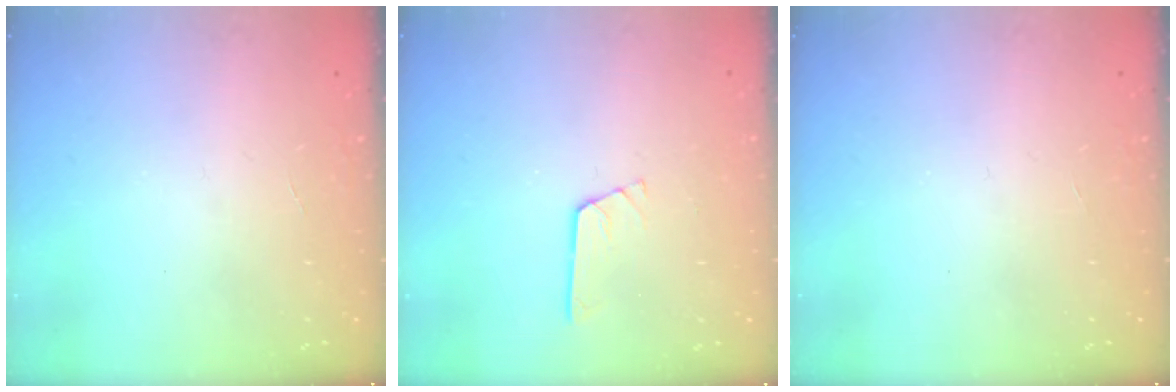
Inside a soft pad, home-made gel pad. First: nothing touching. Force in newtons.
{"total": 2.3, "press": 2.3, "slide": 0.3}
{"total": 0.0}